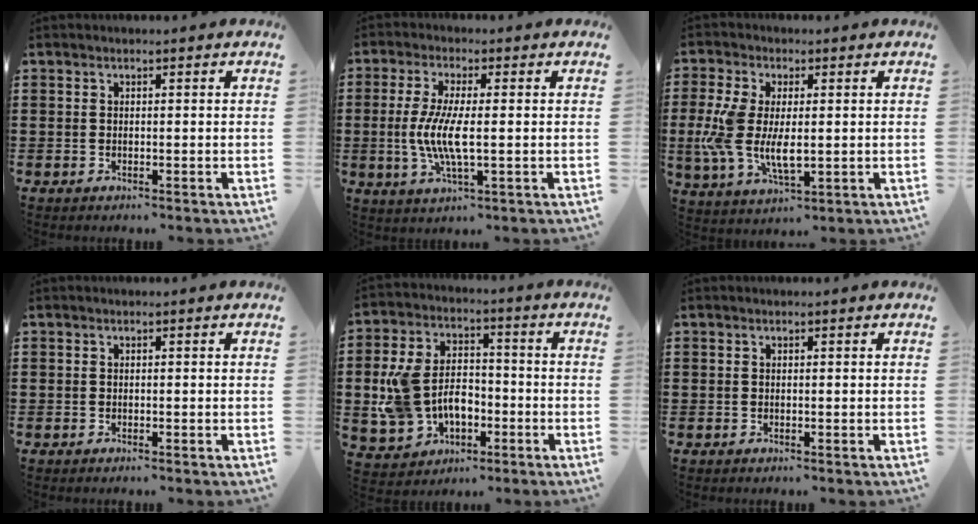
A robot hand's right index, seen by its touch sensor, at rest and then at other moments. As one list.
[{"total": 6.7, "force": [-0.7, 1.4, 6.5], "torque": [-0.143, -0.009, -0.022]}, {"total": 9.0, "force": [-0.2, 4.6, 7.8], "torque": [-0.190, -0.007, -0.009]}, {"total": 0.0}, {"total": 9.2, "force": [-1.4, 6.9, 5.9], "torque": [-0.155, 0.014, -0.028]}, {"total": 0.0}]